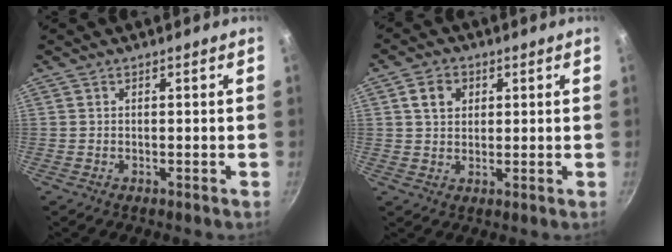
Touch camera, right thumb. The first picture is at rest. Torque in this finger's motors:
{"motor_torque": [0.04, 1.54, 0.44, -0.24, 0.14]}